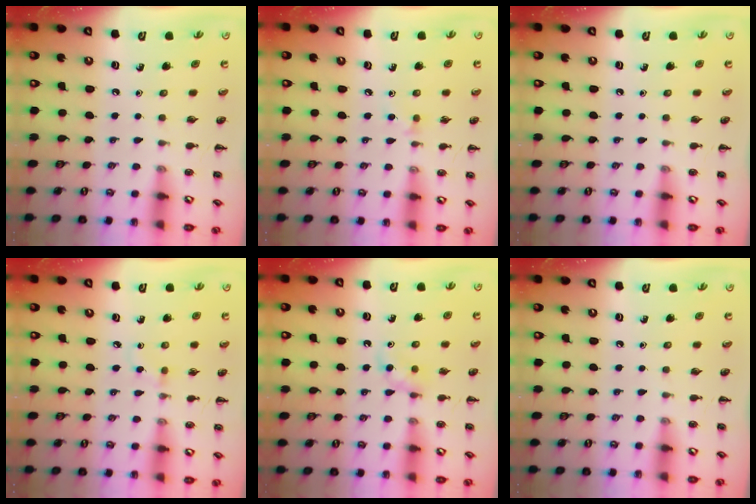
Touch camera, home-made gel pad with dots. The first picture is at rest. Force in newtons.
{"total": 4.4, "press": 4.0, "slide": 1.8}
{"total": 0.0}
{"total": 2.2, "press": 1.9, "slide": 1.1}
{"total": 3.9, "press": 3.7, "slide": 1.1}
{"total": 0.0}